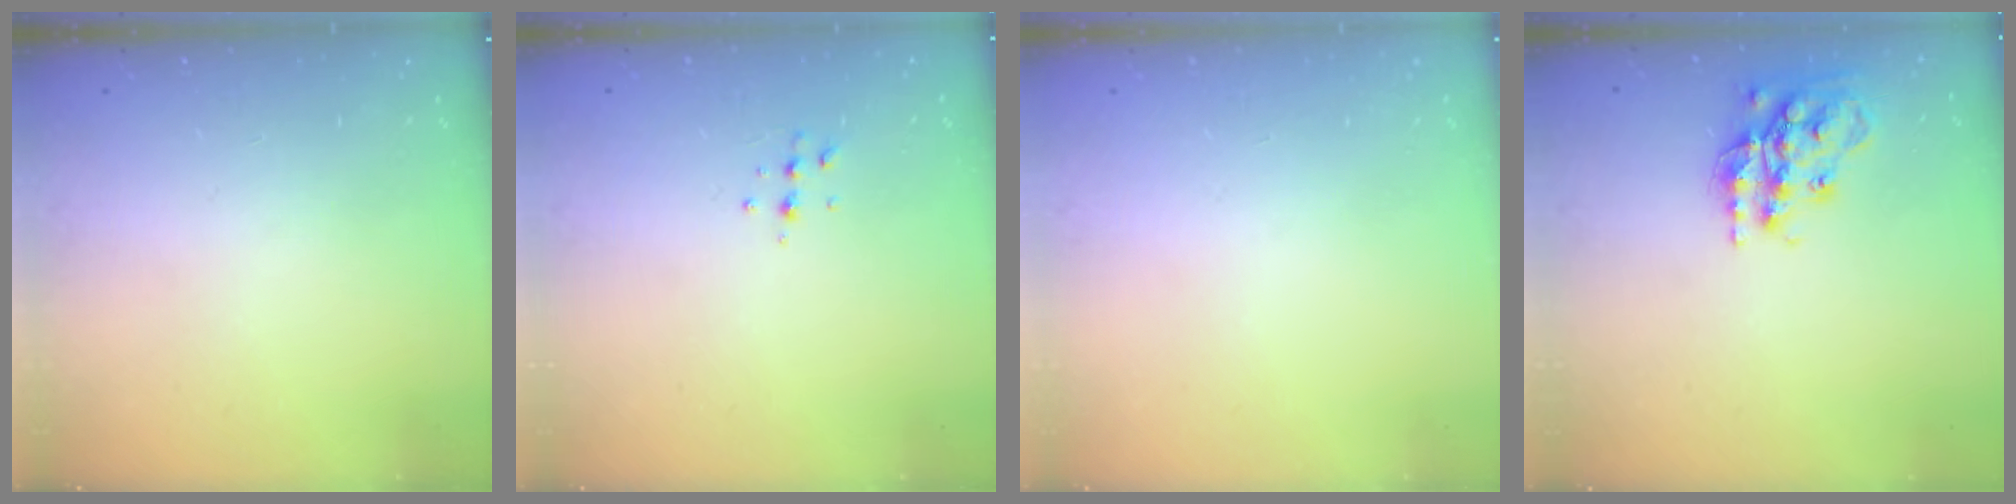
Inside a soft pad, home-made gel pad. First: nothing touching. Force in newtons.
{"total": 4.7, "press": 4.6, "slide": 1.0}
{"total": 0.0}
{"total": 17.6, "press": 17.5, "slide": 1.3}